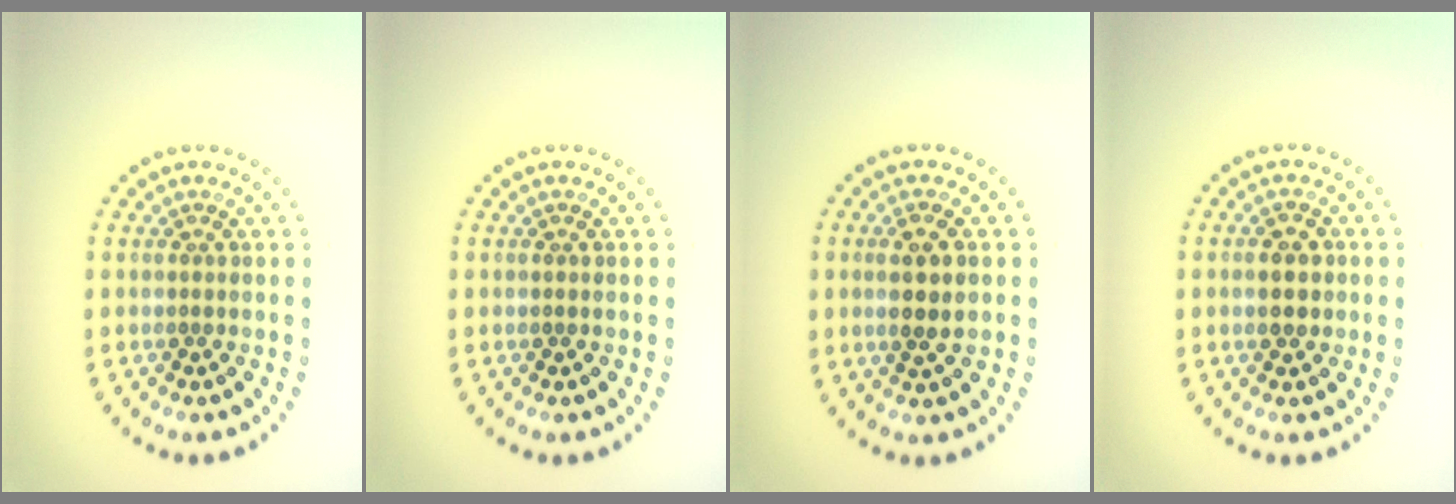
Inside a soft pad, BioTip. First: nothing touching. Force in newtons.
{"total": 0.0}
{"total": 2.6, "press": 2.5, "slide": 0.8}
{"total": 2.3, "press": 2.3, "slide": 0.2}